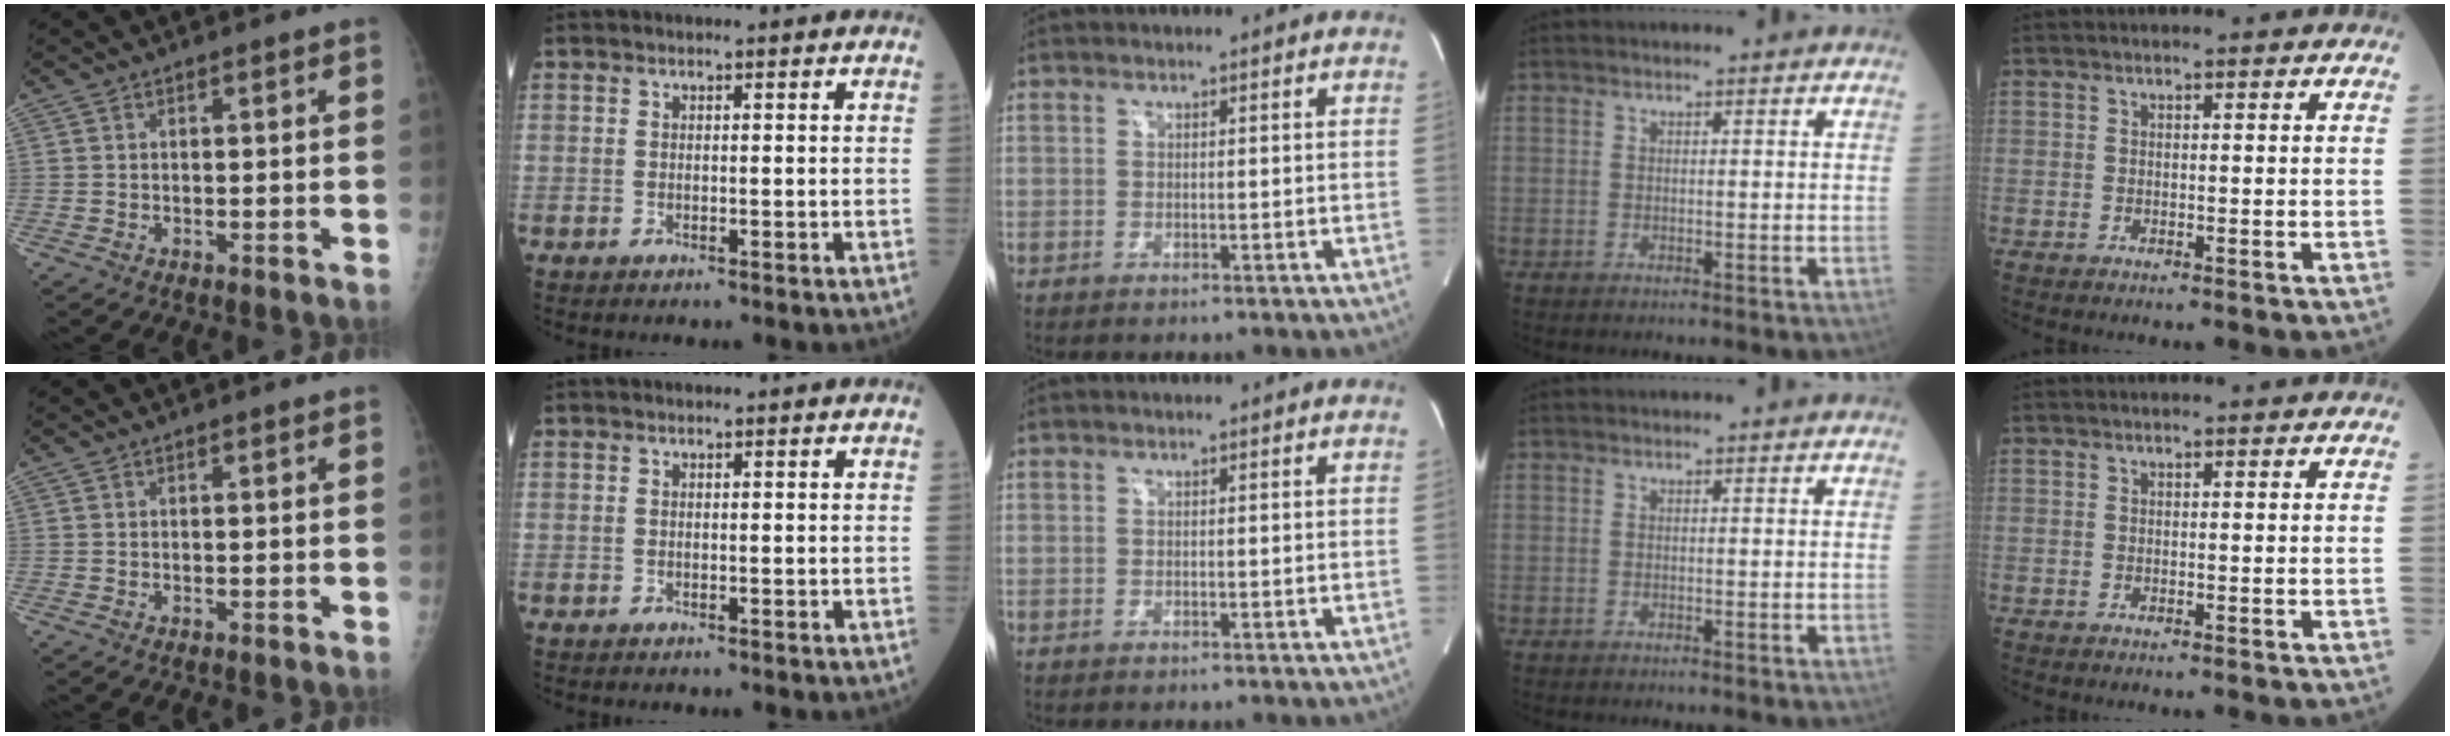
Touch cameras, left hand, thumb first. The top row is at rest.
{}